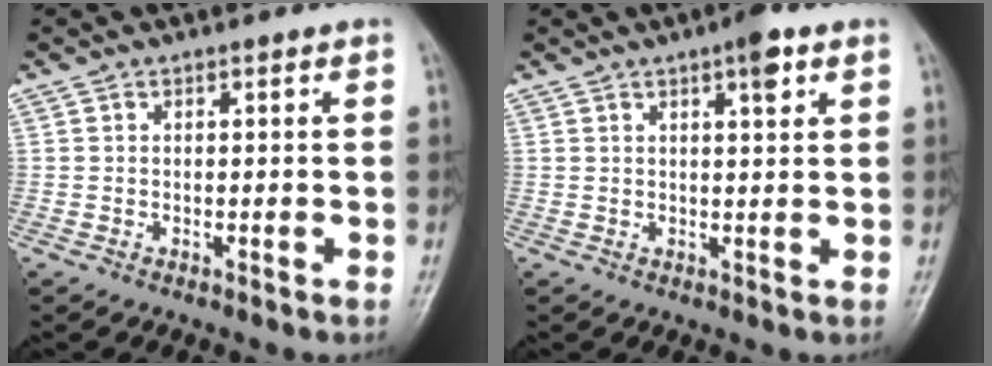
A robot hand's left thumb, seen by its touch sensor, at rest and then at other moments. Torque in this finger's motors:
{"motor_torque": [0.56, 0.47, 0.34, -0.48, 0.02]}